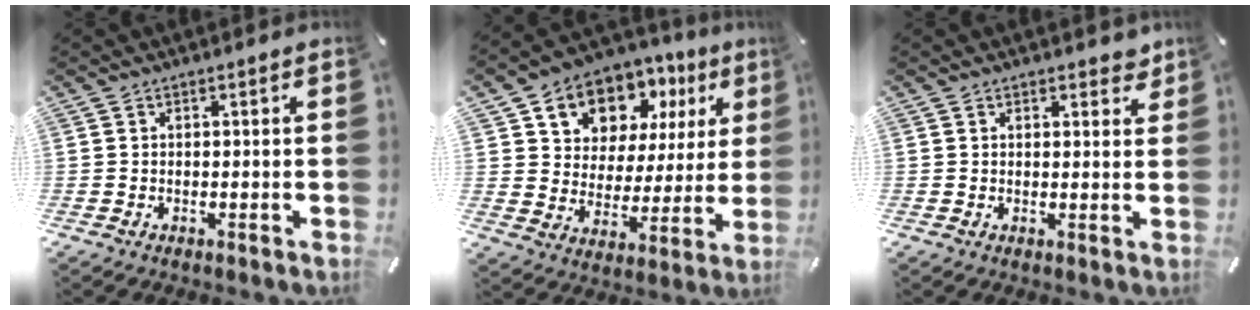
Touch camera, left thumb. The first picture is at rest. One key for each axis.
{"total": 10.9, "fx": 7.0, "fy": 8.3, "fz": 1.6, "tx": -0.038, "ty": -0.060, "tz": 0.130}
{"total": 2.0, "fx": 1.4, "fy": 1.3, "fz": 0.6, "tx": 0.010, "ty": -0.006, "tz": 0.022}